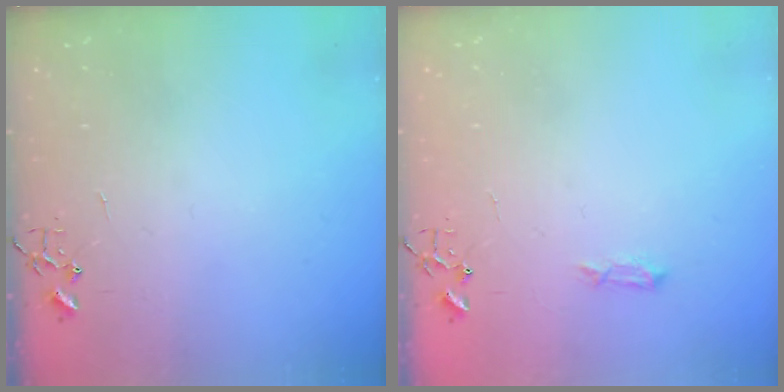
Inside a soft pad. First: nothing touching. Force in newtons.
{"total": 4.0, "press": 4.0, "slide": 0.6}